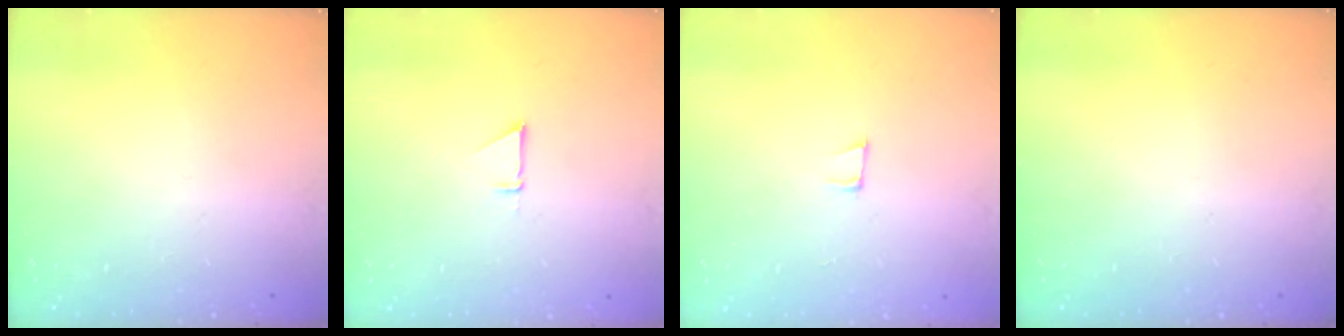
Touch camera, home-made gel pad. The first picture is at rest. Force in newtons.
{"total": 1.9, "press": 1.9, "slide": 0.0}
{"total": 6.7, "press": 5.8, "slide": 3.2}
{"total": 0.0}